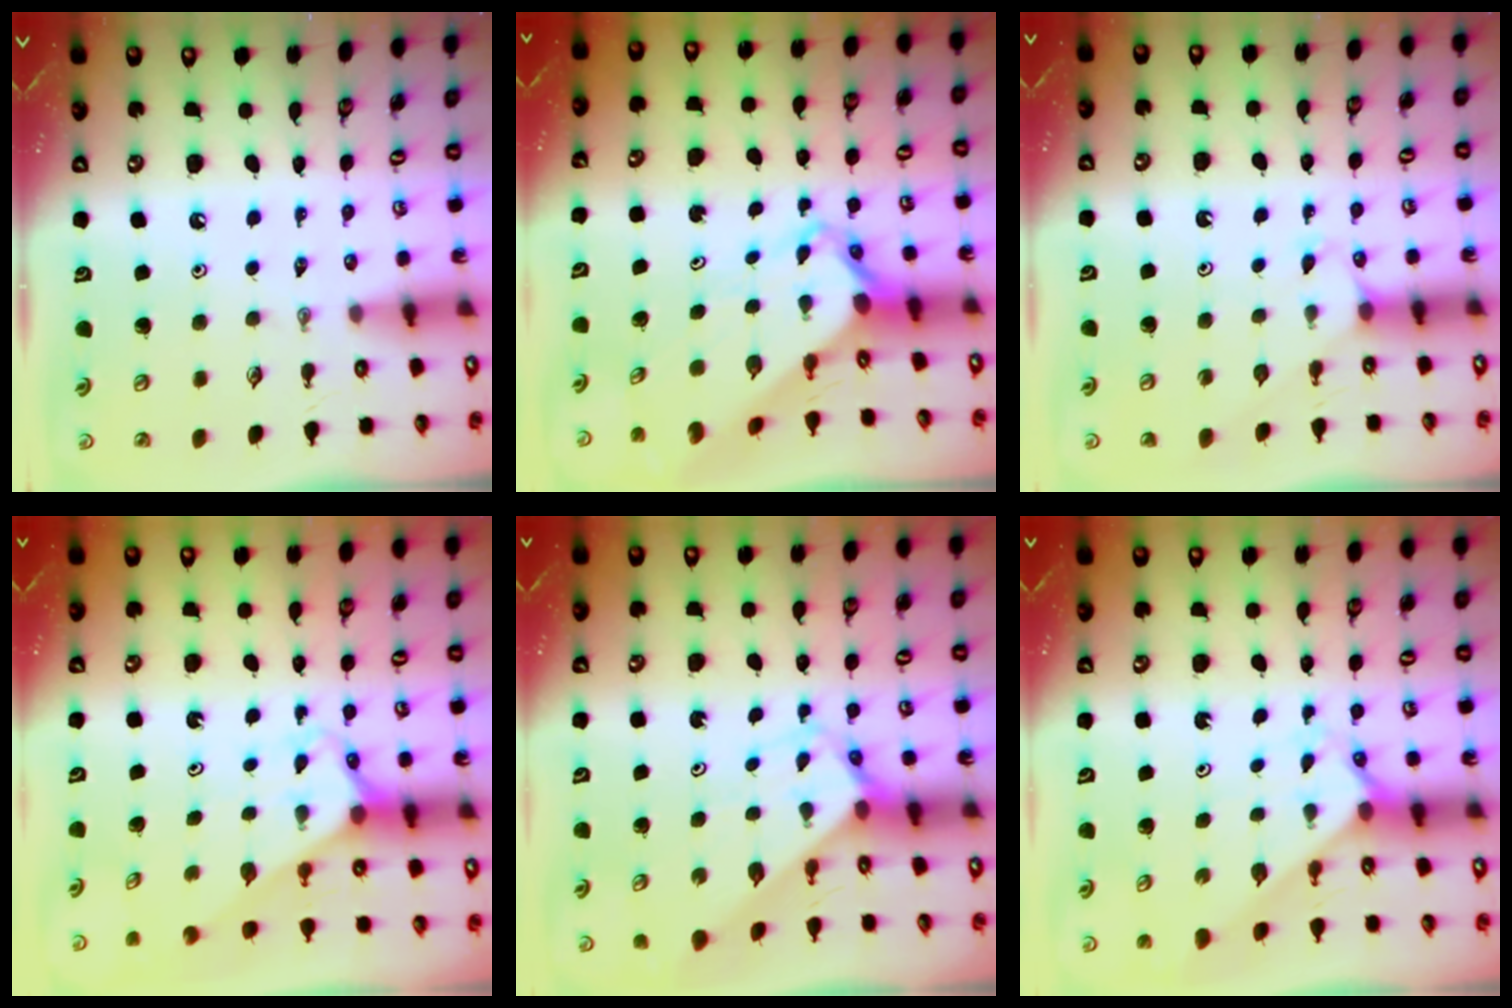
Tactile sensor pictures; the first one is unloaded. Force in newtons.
{"total": 3.5, "press": 3.5, "slide": 0.3}
{"total": 6.4, "press": 6.4, "slide": 0.5}
{"total": 2.5, "press": 2.5, "slide": 0.2}
{"total": 2.8, "press": 2.8, "slide": 0.2}
{"total": 2.5, "press": 2.5, "slide": 0.2}